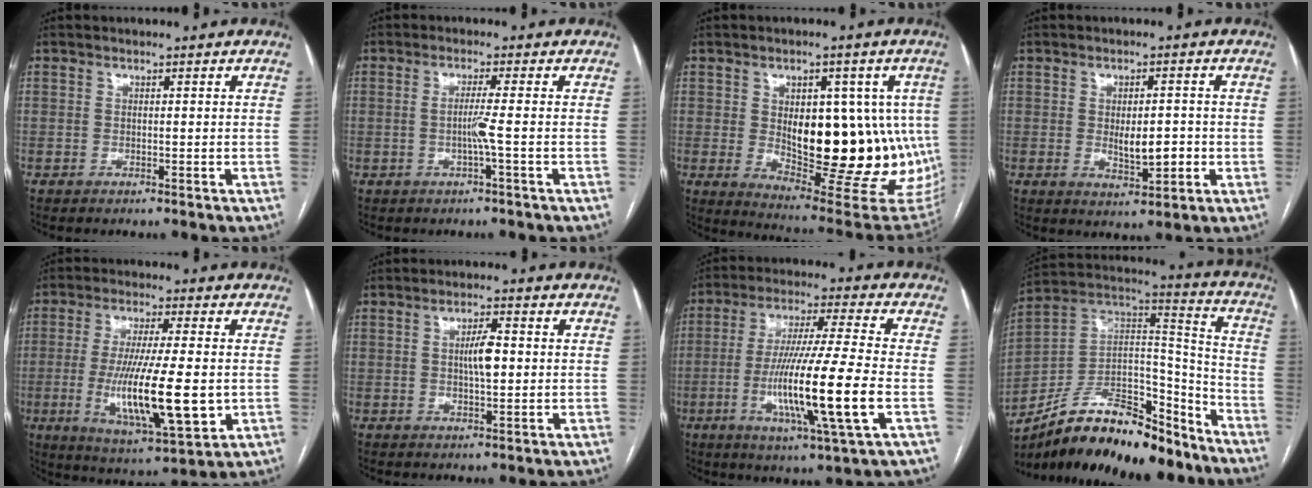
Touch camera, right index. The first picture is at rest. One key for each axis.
{"total": 2.8, "fx": -0.7, "fy": -0.9, "fz": 2.6, "tx": -0.050, "ty": -0.002, "tz": -0.013}
{"total": 21.4, "fx": -0.4, "fy": 8.9, "fz": 19.4, "tx": -0.217, "ty": 0.002, "tz": 0.025}
{"total": 5.3, "fx": -0.6, "fy": 2.0, "fz": 4.9, "tx": -0.077, "ty": -0.006, "tz": -0.002}
{"total": 16.0, "fx": -2.5, "fy": 2.5, "fz": 15.6, "tx": -0.286, "ty": -0.025, "tz": -0.033}
{"total": 4.4, "fx": 0.4, "fy": 1.0, "fz": 4.2, "tx": -0.074, "ty": 0.004, "tz": 0.007}
{"total": 16.6, "fx": -3.9, "fy": -0.2, "fz": 16.2, "tx": -0.307, "ty": -0.017, "tz": -0.074}
{"total": 22.8, "fx": -18.2, "fy": 8.0, "fz": 11.2, "tx": -0.187, "ty": 0.036, "tz": -0.307}